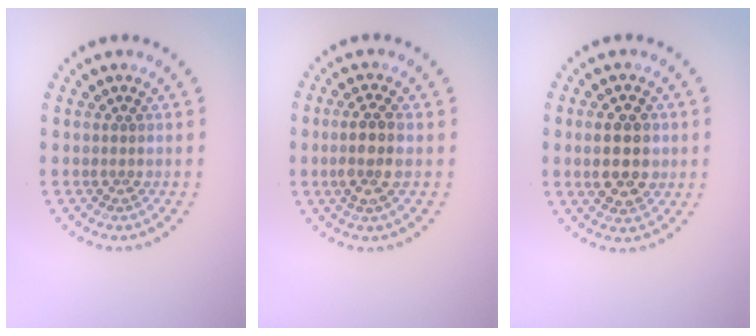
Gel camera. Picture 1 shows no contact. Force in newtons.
{"total": 2.8, "press": 2.5, "slide": 1.1}
{"total": 4.7, "press": 4.7, "slide": 0.3}